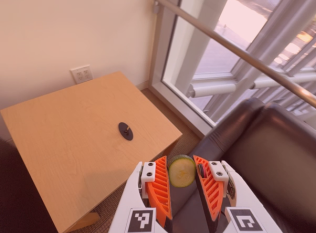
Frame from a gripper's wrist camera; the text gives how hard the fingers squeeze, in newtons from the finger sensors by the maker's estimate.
{"total": 7.8, "left": 7.7, "right": 7.9}